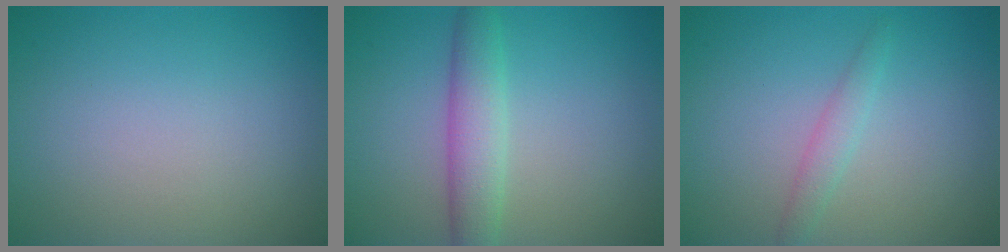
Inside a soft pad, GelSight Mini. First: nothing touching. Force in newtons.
{"total": 3.6, "press": 3.6, "slide": 0.0}
{"total": 1.4, "press": 1.4, "slide": 0.1}